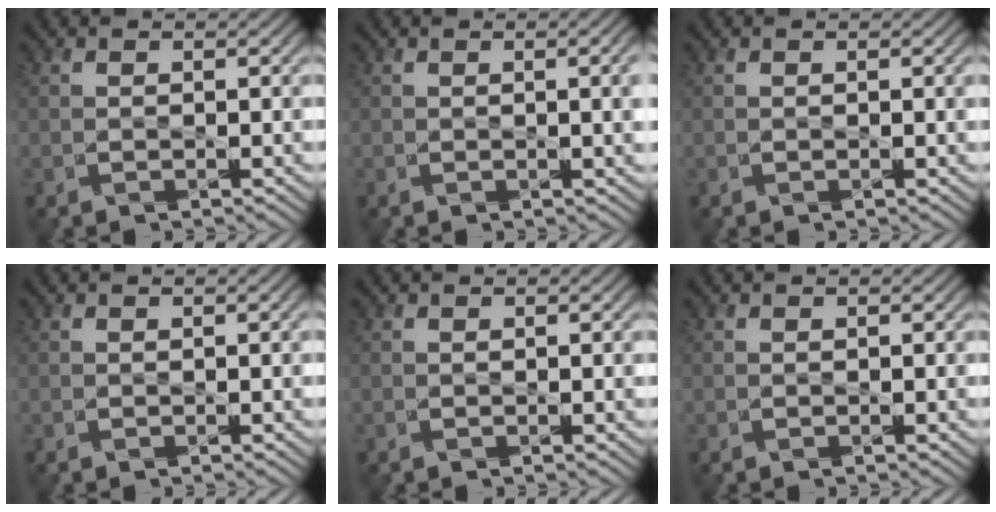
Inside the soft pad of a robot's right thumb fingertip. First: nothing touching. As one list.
[{"total": 2.8, "force": [0.3, 0.5, 2.8], "torque": [-0.039, 0.006, 0.006]}, {"total": 0.7, "force": [0.2, 0.0, 0.7], "torque": [-0.010, 0.000, 0.004]}, {"total": 0.6, "force": [0.1, 0.0, 0.6], "torque": [-0.009, 0.004, 0.001]}, {"total": 0.6, "force": [0.1, 0.0, 0.6], "torque": [-0.008, 0.001, 0.002]}, {"total": 0.0}]